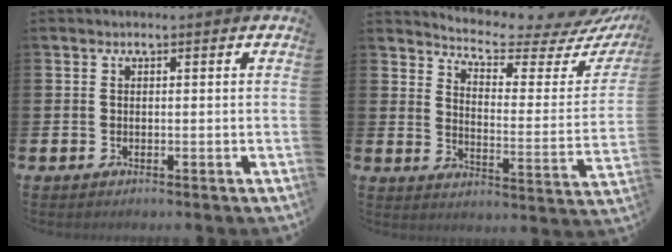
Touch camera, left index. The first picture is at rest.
{"total": 5.1, "force": [4.6, 0.9, 1.9], "torque": [-0.049, -0.048, 0.068]}